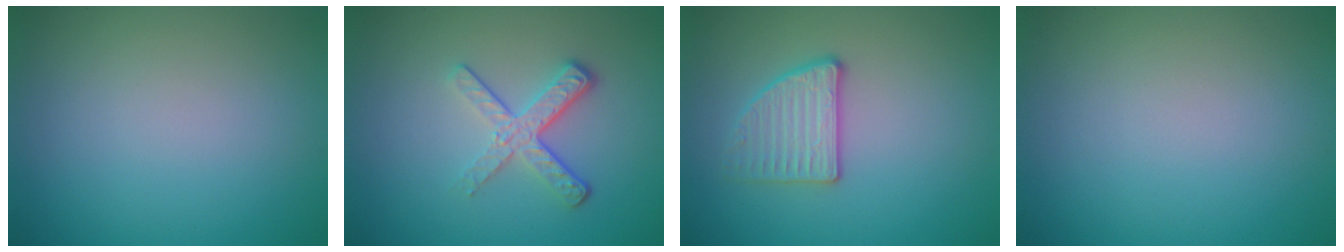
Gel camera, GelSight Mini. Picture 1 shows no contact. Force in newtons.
{"total": 3.6, "press": 2.4, "slide": 2.6}
{"total": 2.7, "press": 2.6, "slide": 0.8}
{"total": 0.0}